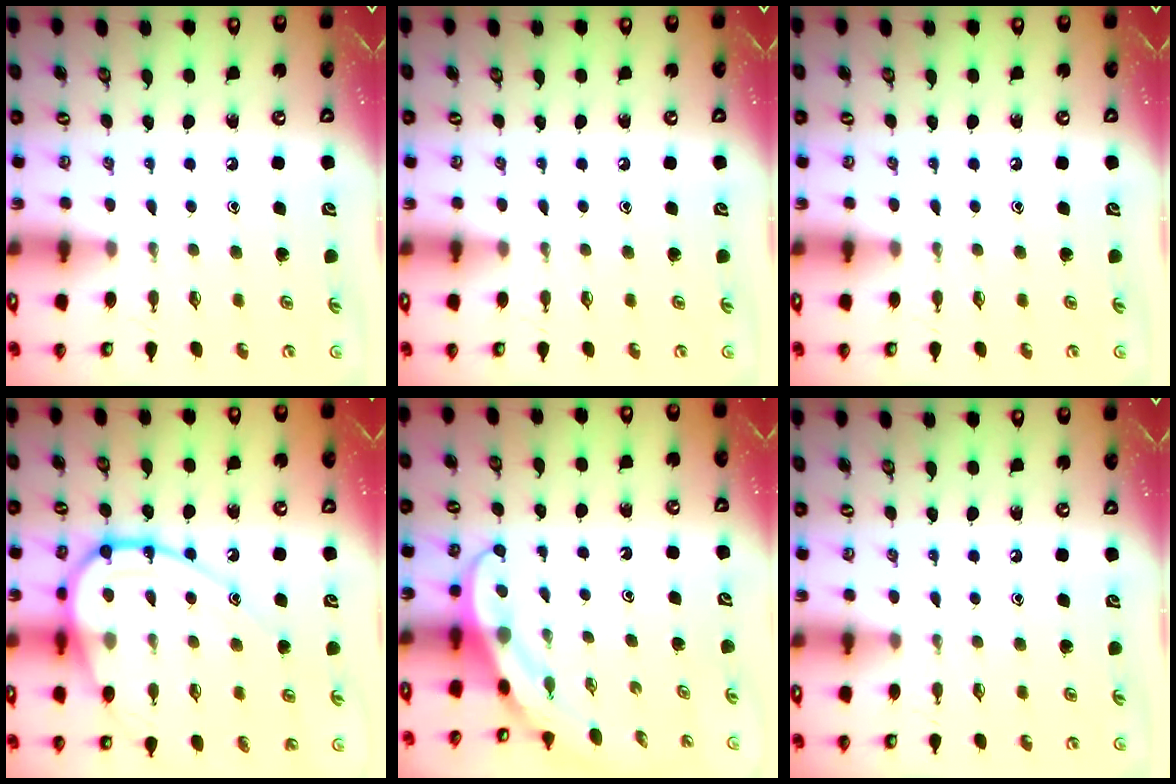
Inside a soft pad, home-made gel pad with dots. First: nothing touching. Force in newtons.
{"total": 0.0}
{"total": 0.0}
{"total": 15.8, "press": 15.7, "slide": 1.2}
{"total": 4.0, "press": 3.9, "slide": 0.3}
{"total": 0.0}